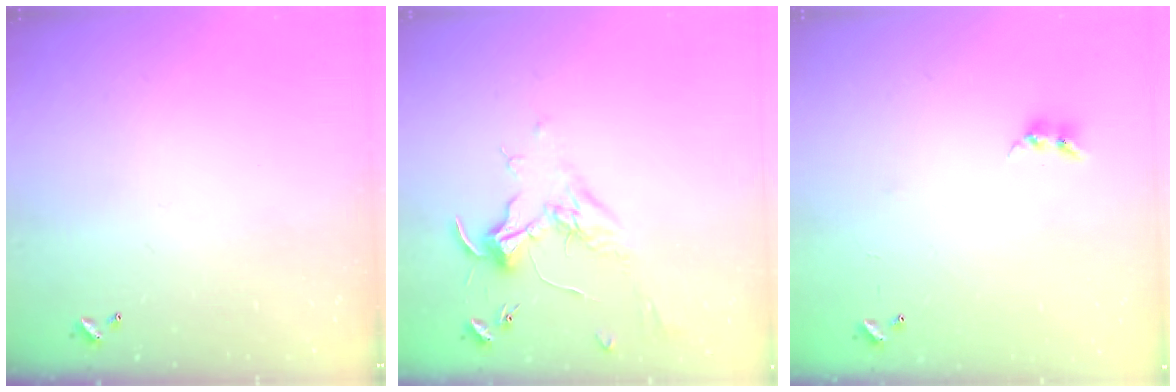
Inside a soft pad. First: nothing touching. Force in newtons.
{"total": 1.7, "press": 1.5, "slide": 0.9}
{"total": 7.6, "press": 7.6, "slide": 0.5}